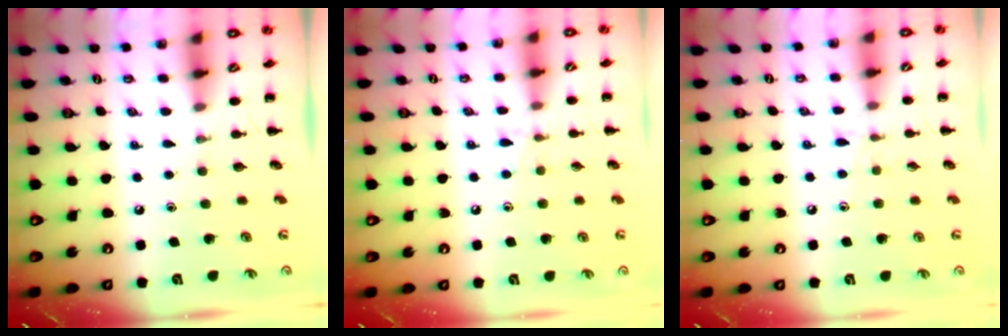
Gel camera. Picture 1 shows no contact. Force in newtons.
{"total": 6.3, "press": 6.0, "slide": 1.9}
{"total": 6.4, "press": 6.1, "slide": 2.2}